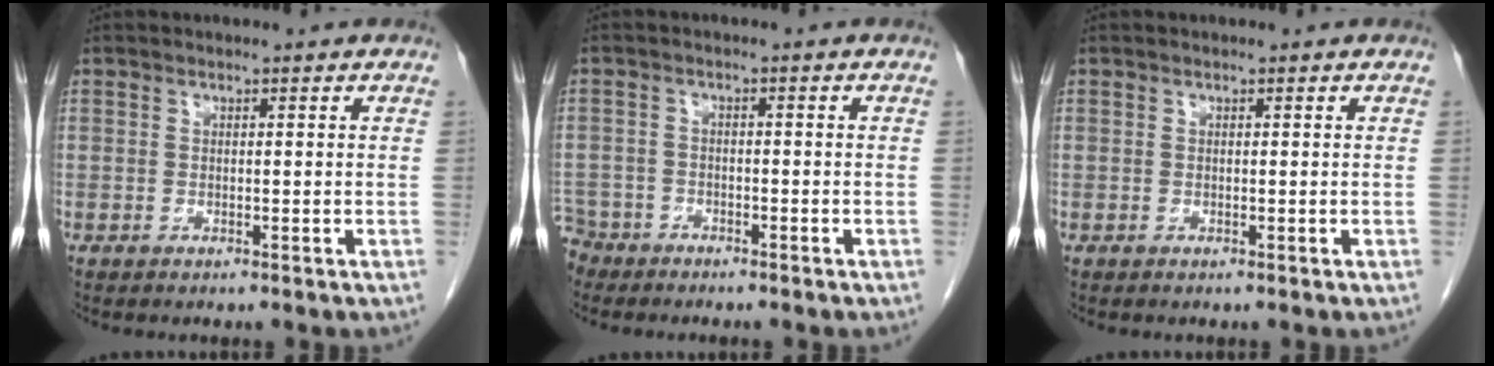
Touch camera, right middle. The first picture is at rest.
{"total": 4.9, "force": [-4.2, 2.5, -0.3], "torque": [0.001, -0.001, -0.084]}
{"total": 0.0}